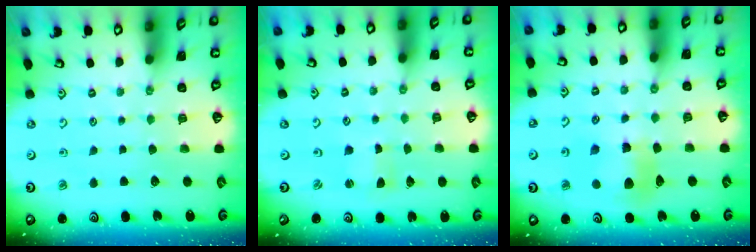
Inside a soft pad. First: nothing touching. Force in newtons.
{"total": 0.9, "press": 0.9, "slide": 0.2}
{"total": 9.5, "press": 9.4, "slide": 1.1}